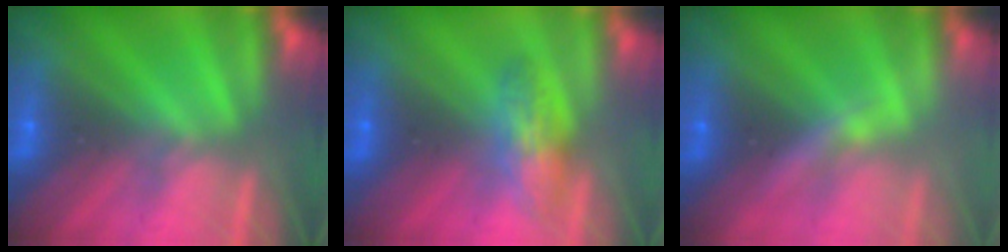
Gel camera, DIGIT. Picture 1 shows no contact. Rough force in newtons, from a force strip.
{"total": 2.6}
{"total": 2.2}